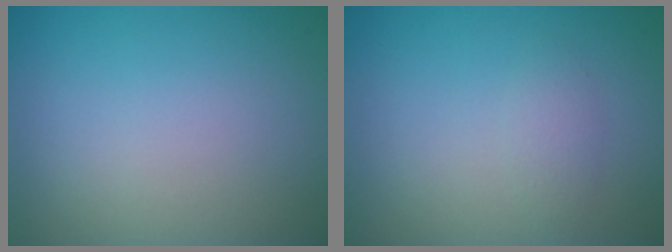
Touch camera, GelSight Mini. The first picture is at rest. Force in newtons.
{"total": 1.1, "press": 1.1, "slide": 0.0}